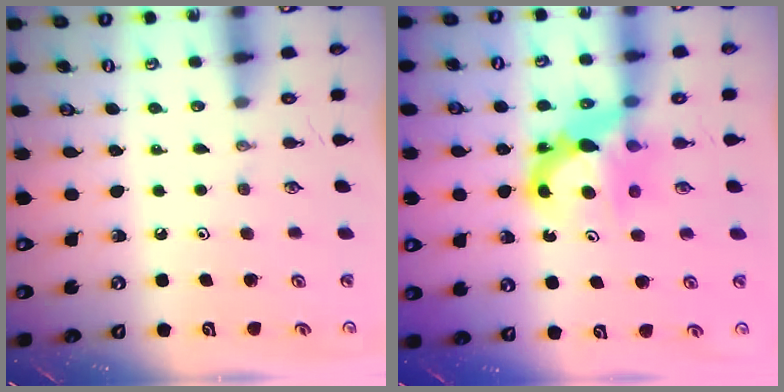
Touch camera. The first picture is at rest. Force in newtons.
{"total": 7.8, "press": 7.8, "slide": 0.7}